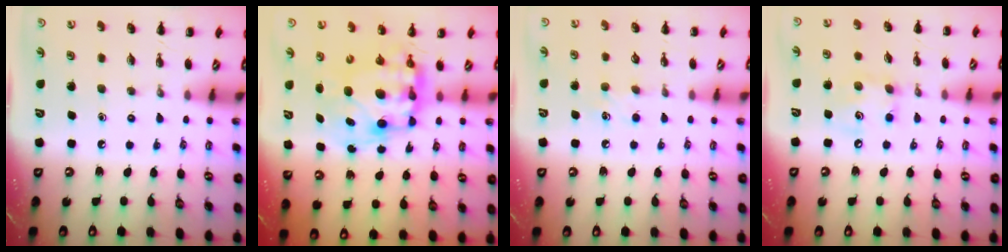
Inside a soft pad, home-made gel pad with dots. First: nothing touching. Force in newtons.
{"total": 11.1, "press": 10.7, "slide": 2.9}
{"total": 4.8, "press": 4.6, "slide": 1.6}
{"total": 6.9, "press": 6.9, "slide": 0.5}